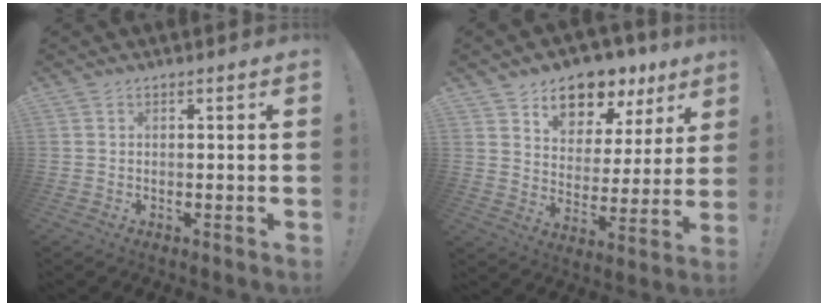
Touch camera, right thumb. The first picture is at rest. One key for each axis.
{"total": 11.6, "fx": 8.7, "fy": 6.5, "fz": 3.9, "tx": -0.049, "ty": -0.071, "tz": 0.157}